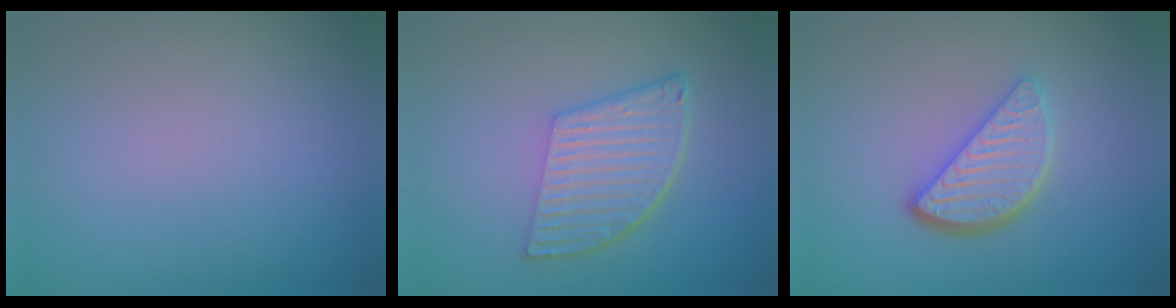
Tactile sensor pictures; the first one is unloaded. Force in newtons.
{"total": 5.9, "press": 3.9, "slide": 4.4}
{"total": 4.0, "press": 3.2, "slide": 2.4}